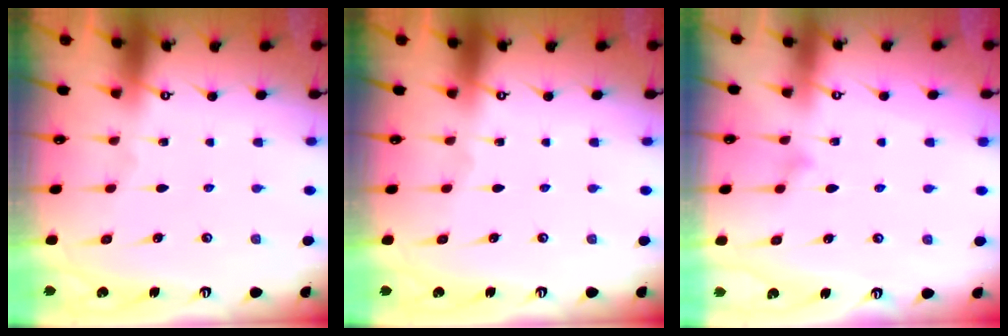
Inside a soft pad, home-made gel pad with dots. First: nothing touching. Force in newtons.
{"total": 0.0}
{"total": 7.1, "press": 7.1, "slide": 0.3}